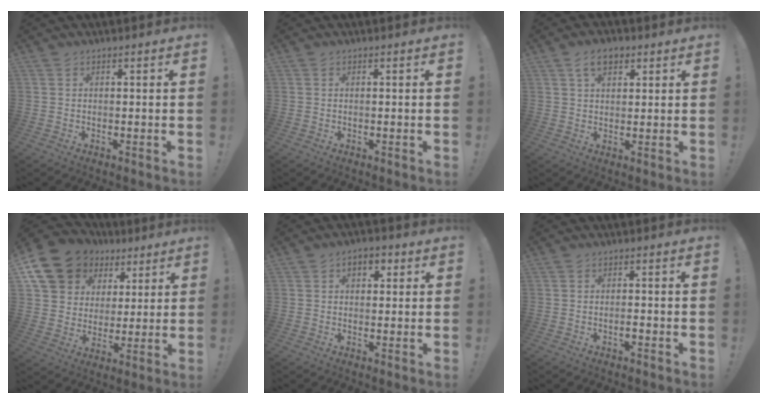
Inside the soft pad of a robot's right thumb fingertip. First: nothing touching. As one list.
[{"total": 0.0}, {"total": 6.0, "force": [3.1, 3.5, 3.8], "torque": [-0.066, 0.001, 0.056]}, {"total": 13.9, "force": [7.6, 10.7, 4.8], "torque": [-0.083, -0.048, 0.159]}, {"total": 4.4, "force": [1.3, 3.0, 2.9], "torque": [-0.035, 0.006, 0.018]}, {"total": 1.3, "force": [-0.8, 0.2, 0.9], "torque": [-0.020, -0.001, -0.013]}]